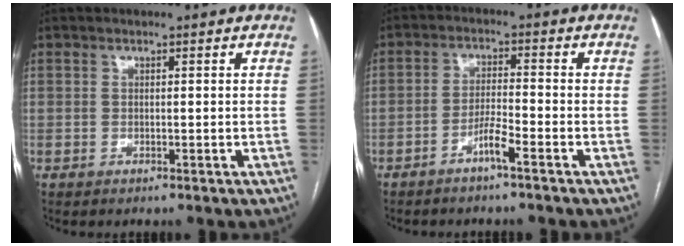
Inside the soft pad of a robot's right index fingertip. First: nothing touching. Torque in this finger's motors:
{"motor_torque": [0.18, -0.01, 0.07, 0.01]}